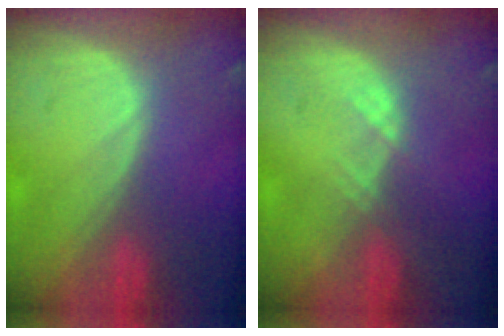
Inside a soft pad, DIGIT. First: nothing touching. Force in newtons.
{"total": 1.5, "press": 1.3, "slide": 0.8}